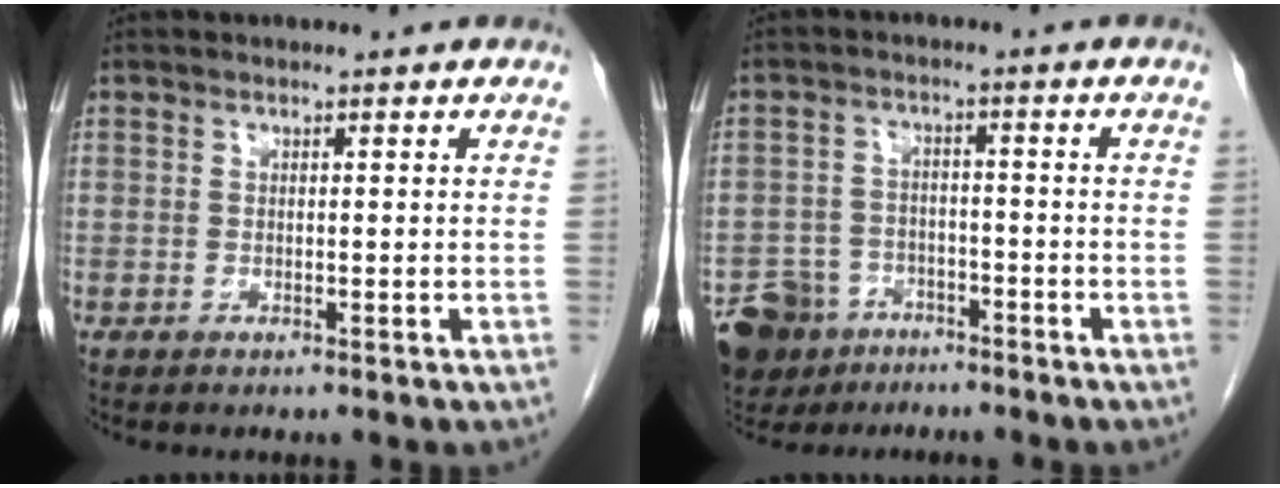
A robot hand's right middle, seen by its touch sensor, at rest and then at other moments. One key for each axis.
{"total": 8.1, "fx": -5.8, "fy": 5.4, "fz": 1.6, "tx": -0.040, "ty": 0.000, "tz": -0.097}